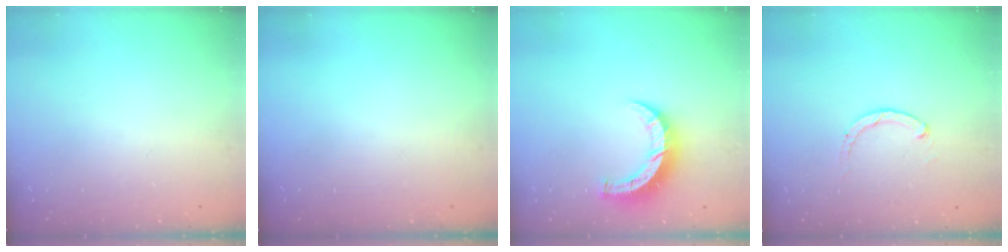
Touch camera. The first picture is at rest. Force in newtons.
{"total": 0.0}
{"total": 7.7, "press": 7.7, "slide": 0.5}
{"total": 1.8, "press": 1.7, "slide": 0.5}